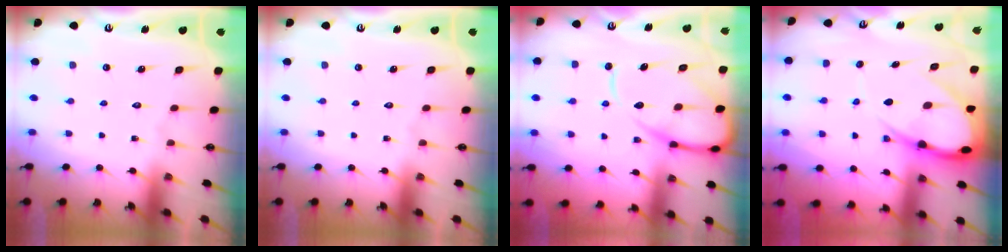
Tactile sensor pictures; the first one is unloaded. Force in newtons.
{"total": 0.0}
{"total": 10.5, "press": 10.5, "slide": 1.1}
{"total": 13.1, "press": 13.0, "slide": 1.4}